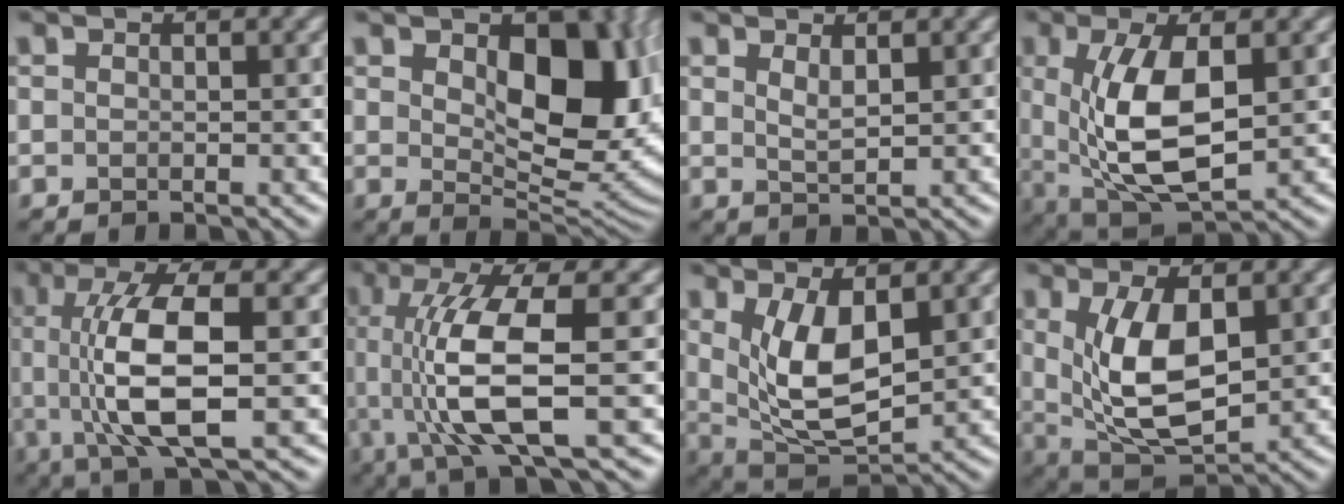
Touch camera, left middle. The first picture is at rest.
{"total": 10.8, "force": [2.2, 5.8, 8.8], "torque": [-0.125, -0.010, 0.041]}
{"total": 1.4, "force": [0.9, 0.3, 1.0], "torque": [-0.021, -0.004, 0.018]}
{"total": 8.8, "force": [0.6, 4.0, 7.9], "torque": [-0.163, -0.009, 0.015]}
{"total": 8.7, "force": [0.1, 2.6, 8.3], "torque": [-0.159, -0.002, 0.005]}
{"total": 9.2, "force": [-0.3, 2.4, 8.9], "torque": [-0.181, -0.007, 0.001]}
{"total": 6.5, "force": [1.3, 2.9, 5.6], "torque": [-0.117, -0.013, 0.030]}
{"total": 7.9, "force": [1.0, 3.9, 6.8], "torque": [-0.140, -0.007, 0.022]}